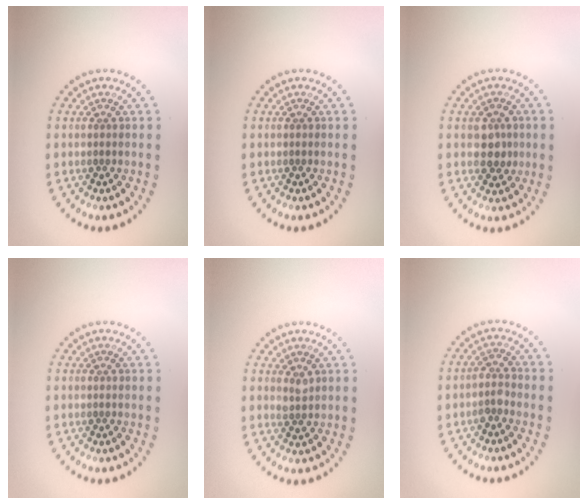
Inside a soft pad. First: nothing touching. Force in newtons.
{"total": 0.0}
{"total": 2.4, "press": 2.3, "slide": 0.4}
{"total": 0.0}
{"total": 1.0, "press": 1.0, "slide": 0.3}
{"total": 1.5, "press": 1.2, "slide": 0.9}